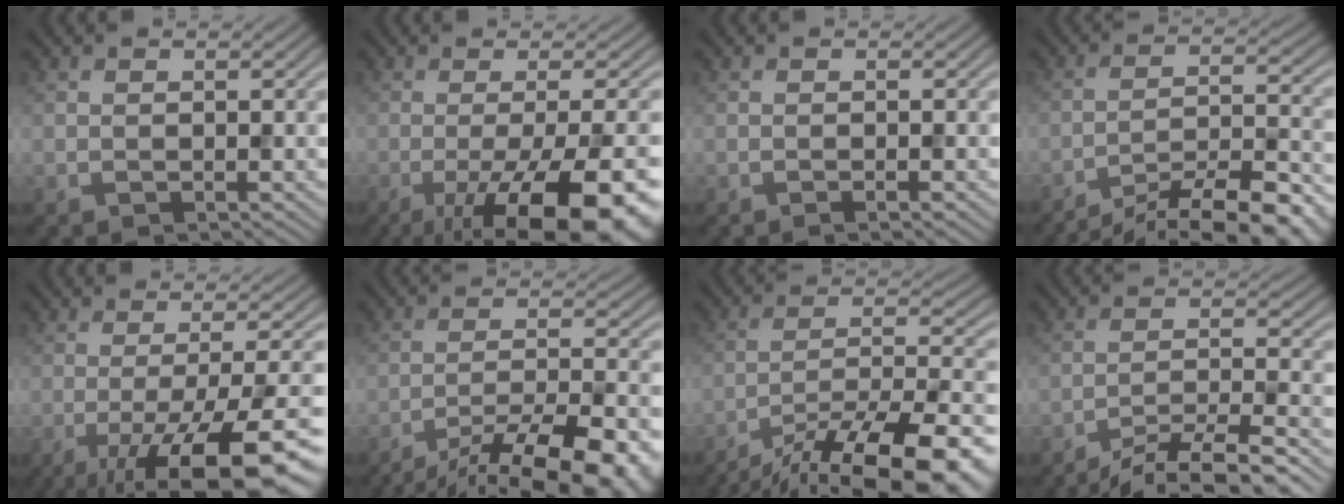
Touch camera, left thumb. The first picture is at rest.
{"total": 16.3, "force": [-7.1, 4.8, 13.9], "torque": [-0.167, -0.004, -0.097]}
{"total": 0.9, "force": [-0.5, 0.0, 0.8], "torque": [-0.011, 0.000, -0.011]}
{"total": 14.8, "force": [-12.5, 2.7, 7.5], "torque": [-0.120, -0.009, -0.181]}
{"total": 15.5, "force": [-6.9, 4.3, 13.2], "torque": [-0.160, -0.001, -0.100]}
{"total": 17.5, "force": [-13.8, 4.2, 10.0], "torque": [-0.129, -0.012, -0.192]}
{"total": 18.1, "force": [-14.0, 4.6, 10.4], "torque": [-0.152, -0.018, -0.208]}
{"total": 10.8, "force": [-8.8, 1.7, 5.9], "torque": [-0.099, -0.003, -0.141]}